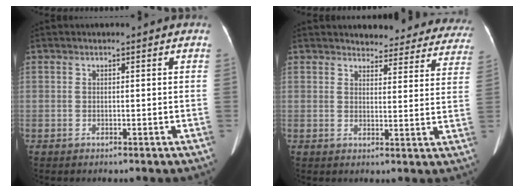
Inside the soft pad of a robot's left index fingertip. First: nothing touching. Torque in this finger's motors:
{"motor_torque": [0.15, -0.21, 0.03, -0.01]}